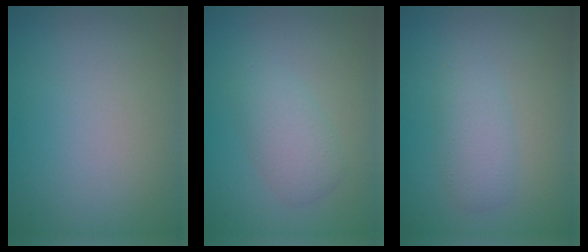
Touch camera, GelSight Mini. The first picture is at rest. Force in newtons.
{"total": 2.7, "press": 2.7, "slide": 0.1}
{"total": 2.3, "press": 2.3, "slide": 0.1}